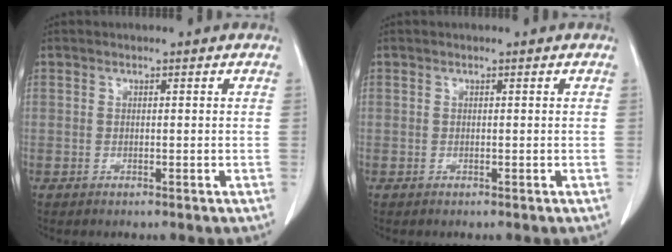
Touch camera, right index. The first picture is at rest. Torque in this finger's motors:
{"motor_torque": [0.00, 0.00, 0.00, 0.00]}